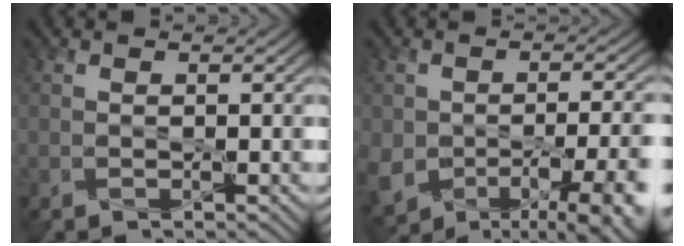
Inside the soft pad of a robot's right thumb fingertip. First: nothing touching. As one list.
[{"total": 15.0, "force": [-6.8, 8.6, 10.2], "torque": [-0.162, -0.040, -0.060]}]